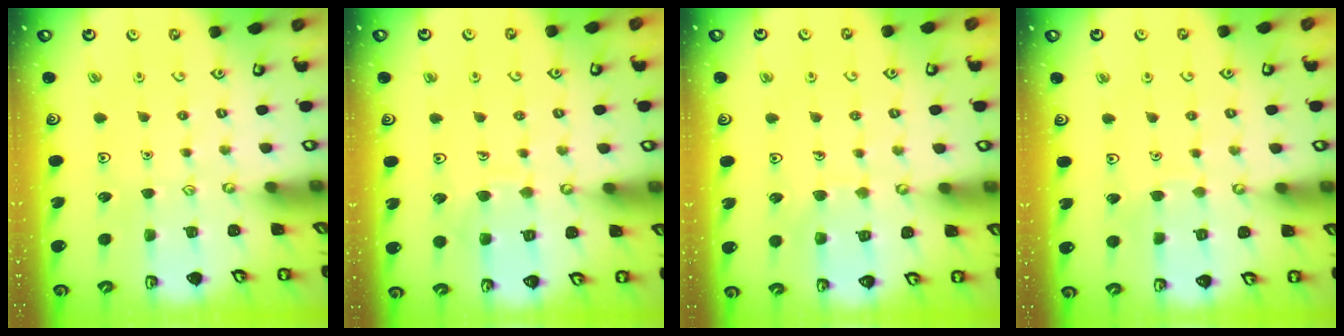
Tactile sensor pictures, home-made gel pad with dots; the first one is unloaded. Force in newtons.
{"total": 7.2, "press": 7.2, "slide": 0.6}
{"total": 5.1, "press": 5.0, "slide": 0.4}
{"total": 2.6, "press": 2.6, "slide": 0.1}